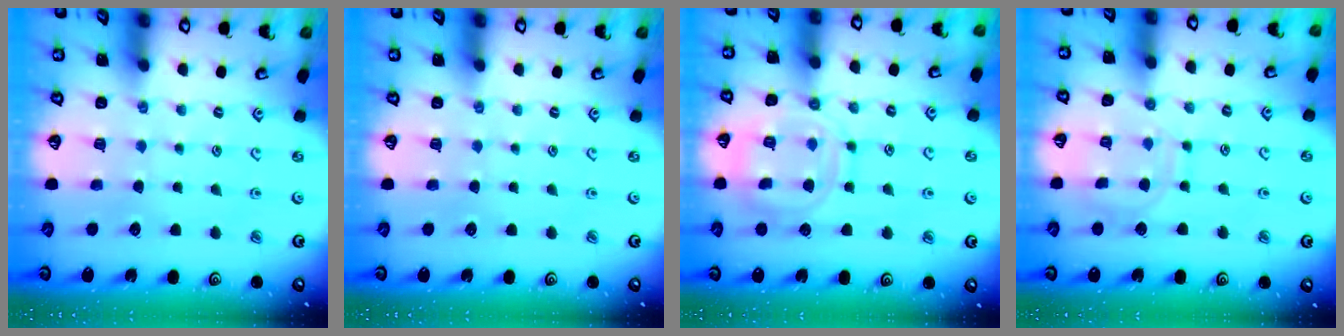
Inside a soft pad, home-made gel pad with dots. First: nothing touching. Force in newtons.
{"total": 0.0}
{"total": 11.8, "press": 11.8, "slide": 1.1}
{"total": 9.7, "press": 9.7, "slide": 0.8}